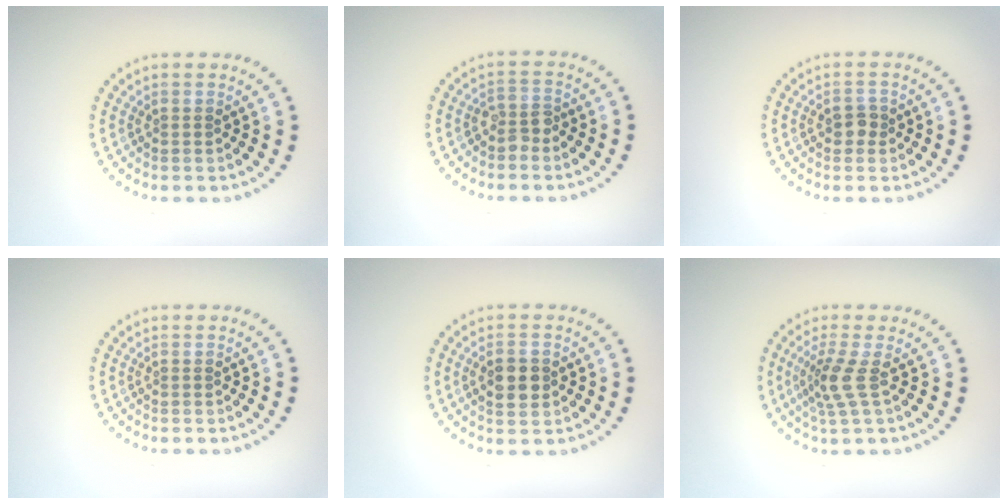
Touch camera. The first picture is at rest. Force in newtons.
{"total": 1.7, "press": 1.5, "slide": 0.8}
{"total": 1.6, "press": 1.5, "slide": 0.4}
{"total": 0.0}
{"total": 3.4, "press": 3.4, "slide": 0.1}
{"total": 2.6, "press": 1.9, "slide": 1.8}